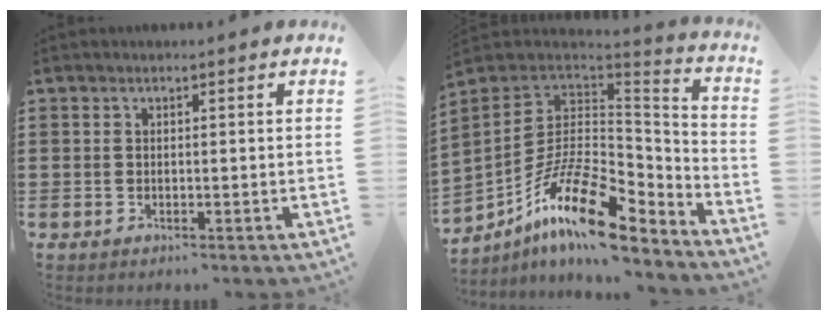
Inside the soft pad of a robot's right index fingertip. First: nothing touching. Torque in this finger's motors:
{"motor_torque": [0.51, 0.79, 0.28, 0.10]}